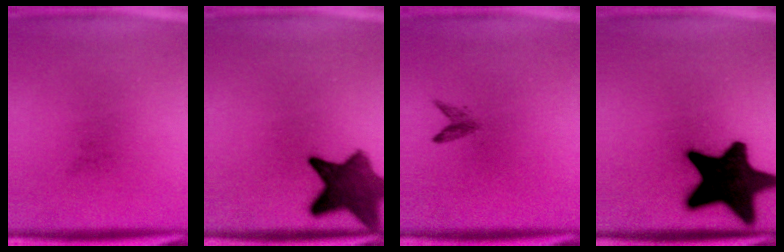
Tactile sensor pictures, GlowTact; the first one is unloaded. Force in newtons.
{"total": 9.4}
{"total": 1.3}
{"total": 19.4}